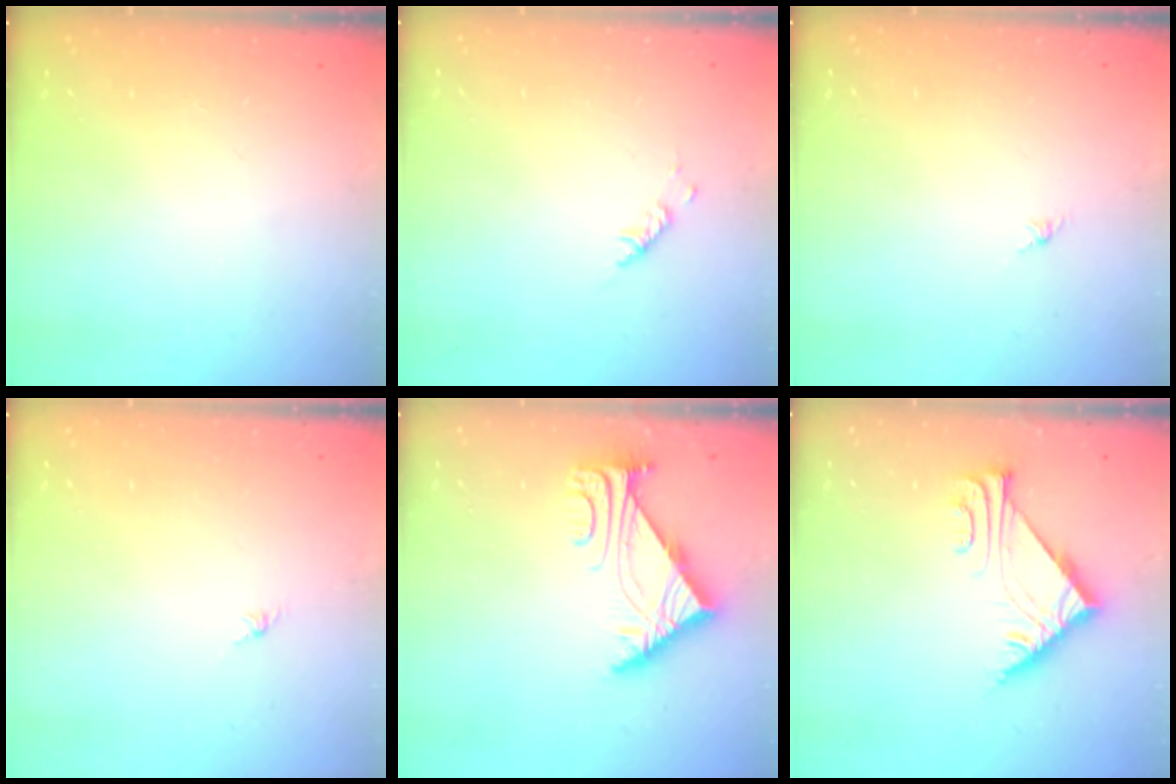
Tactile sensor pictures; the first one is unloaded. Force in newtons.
{"total": 2.9, "press": 2.9, "slide": 0.6}
{"total": 0.0}
{"total": 0.0}
{"total": 5.8, "press": 5.7, "slide": 0.9}
{"total": 6.0, "press": 6.0, "slide": 0.2}